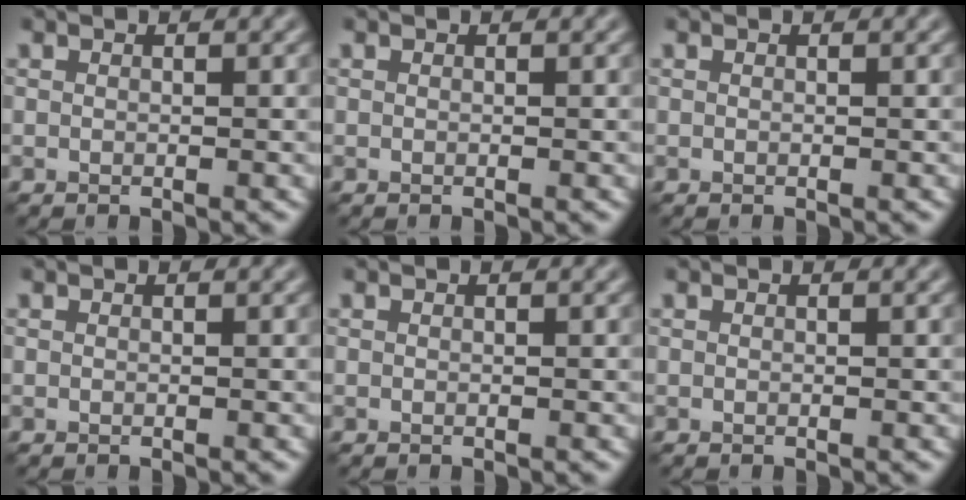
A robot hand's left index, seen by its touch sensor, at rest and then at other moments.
{"total": 0.0}
{"total": 0.0}
{"total": 0.0}
{"total": 0.0}
{"total": 0.0}